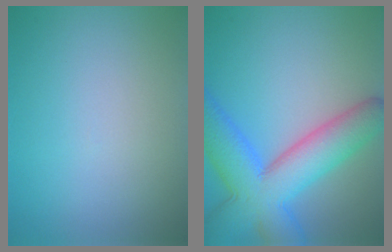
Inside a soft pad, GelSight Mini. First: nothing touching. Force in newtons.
{"total": 8.0, "press": 8.0, "slide": 0.4}